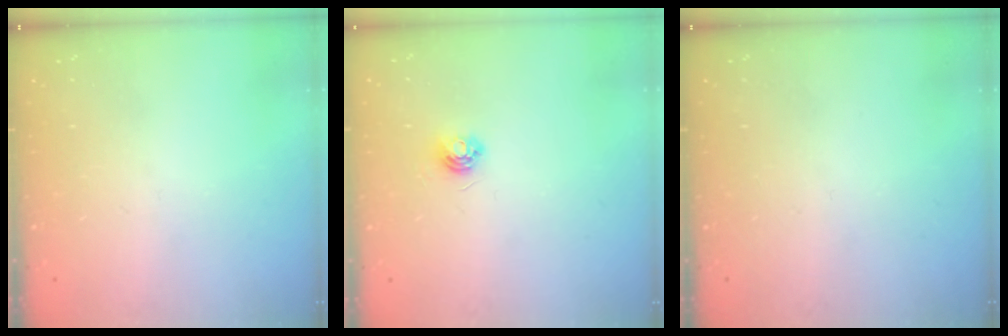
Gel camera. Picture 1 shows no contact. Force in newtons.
{"total": 4.7, "press": 4.7, "slide": 0.5}
{"total": 0.0}